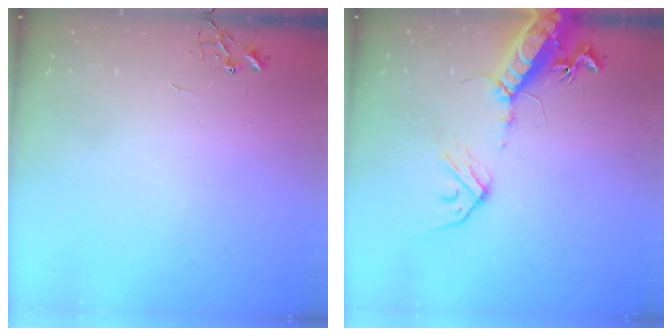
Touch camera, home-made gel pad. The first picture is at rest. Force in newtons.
{"total": 16.9, "press": 16.5, "slide": 3.8}